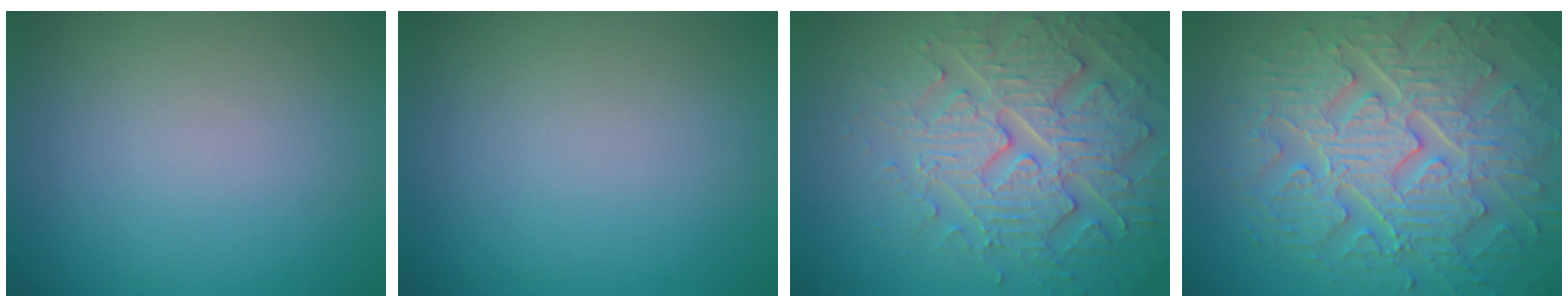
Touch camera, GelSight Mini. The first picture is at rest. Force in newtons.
{"total": 0.0}
{"total": 5.5, "press": 5.3, "slide": 1.4}
{"total": 9.2, "press": 6.7, "slide": 6.3}